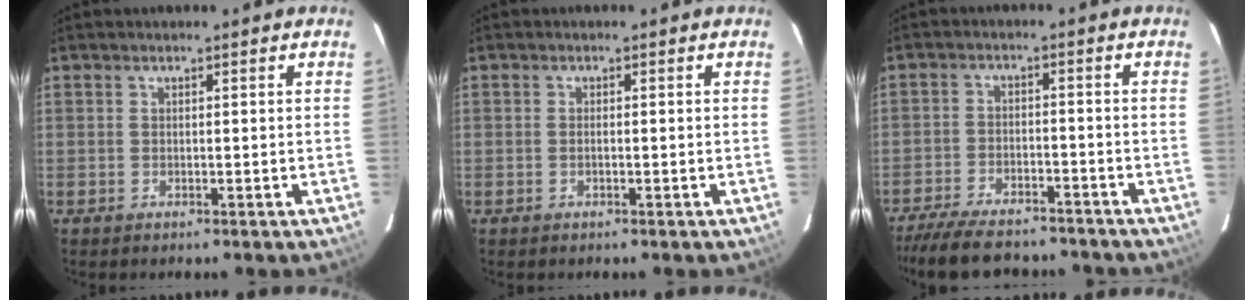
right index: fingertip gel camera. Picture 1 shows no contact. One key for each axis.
{"total": 0.6, "fx": -0.1, "fy": 0.2, "fz": 0.5, "tx": -0.011, "ty": 0.001, "tz": -0.003}
{"total": 16.0, "fx": -13.6, "fy": 4.9, "fz": 6.9, "tx": -0.151, "ty": -0.015, "tz": -0.204}